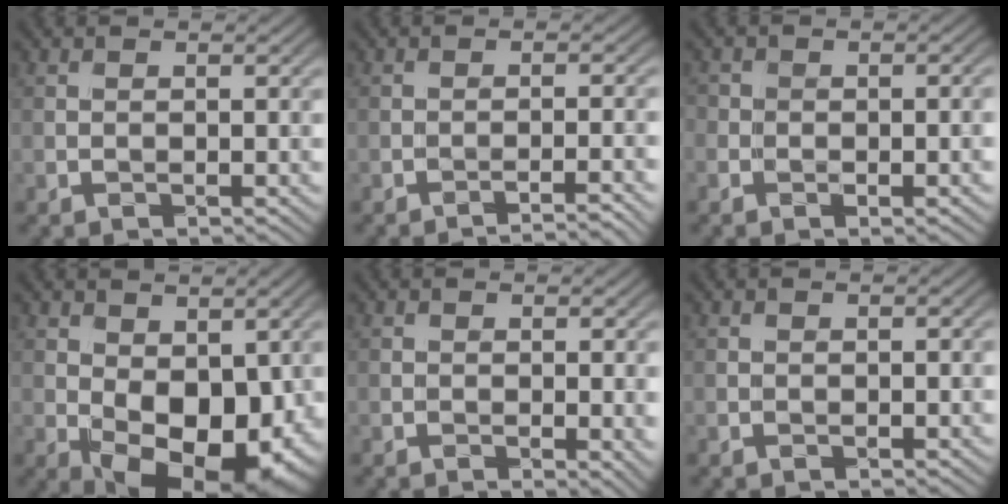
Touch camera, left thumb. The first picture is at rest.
{"total": 2.8, "force": [-2.4, -0.5, 1.4], "torque": [-0.017, 0.012, -0.042]}
{"total": 3.7, "force": [-1.7, 2.3, 2.4], "torque": [-0.016, -0.004, -0.022]}
{"total": 10.7, "force": [-0.9, 6.4, 8.5], "torque": [-0.133, -0.029, 0.003]}
{"total": 3.4, "force": [-0.7, 1.2, 3.1], "torque": [-0.035, -0.010, -0.003]}
{"total": 0.8, "force": [-0.2, 0.2, 0.7], "torque": [-0.009, -0.001, -0.002]}